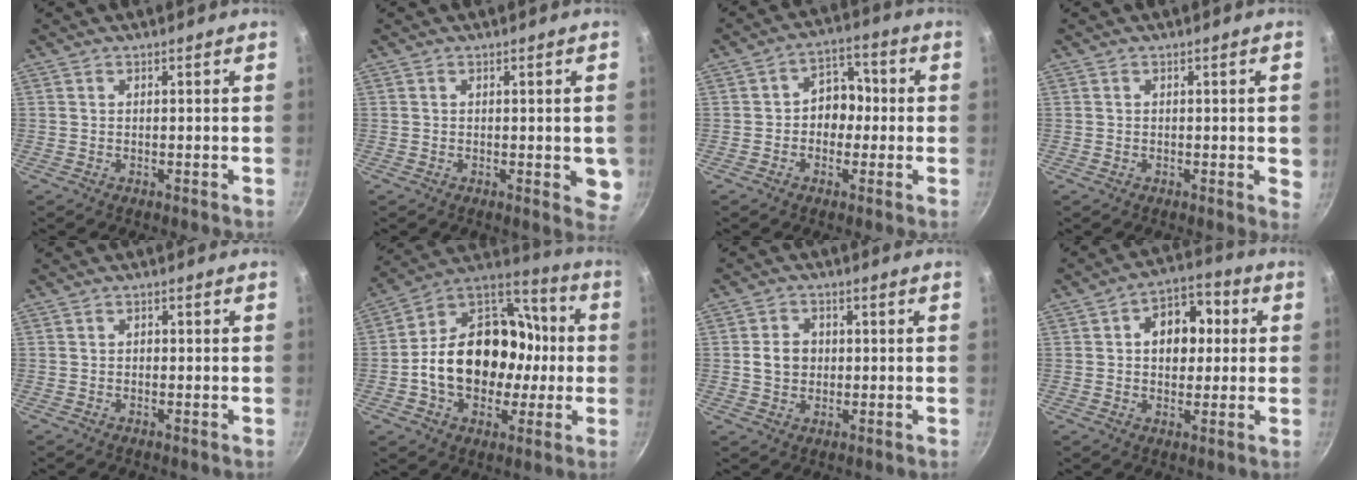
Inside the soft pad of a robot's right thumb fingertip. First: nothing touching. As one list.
[{"total": 4.7, "force": [-0.4, 2.0, 4.2], "torque": [-0.036, -0.009, -0.006]}, {"total": 7.5, "force": [-0.5, 6.0, 4.5], "torque": [-0.004, 0.023, -0.017]}, {"total": 3.3, "force": [0.0, 1.4, 3.0], "torque": [-0.022, 0.000, 0.000]}, {"total": 0.7, "force": [-0.2, 0.6, 0.3], "torque": [-0.002, 0.004, -0.003]}, {"total": 23.3, "force": [-2.2, 17.8, 15.0], "torque": [-0.223, 0.054, -0.038]}, {"total": 5.3, "force": [0.2, 4.5, 2.8], "torque": [-0.029, 0.007, -0.001]}, {"total": 11.0, "force": [1.8, 7.9, 7.5], "torque": [-0.061, 0.017, 0.014]}]